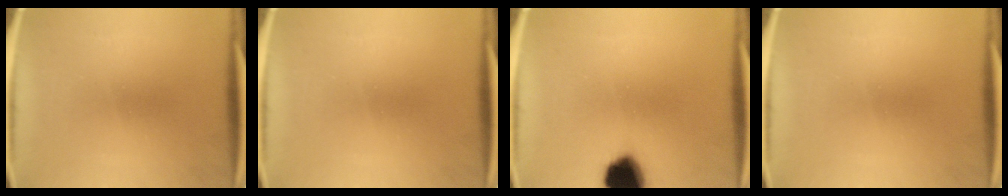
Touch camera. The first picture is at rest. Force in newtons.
{"total": 0.0}
{"total": 12.6}
{"total": 0.0}